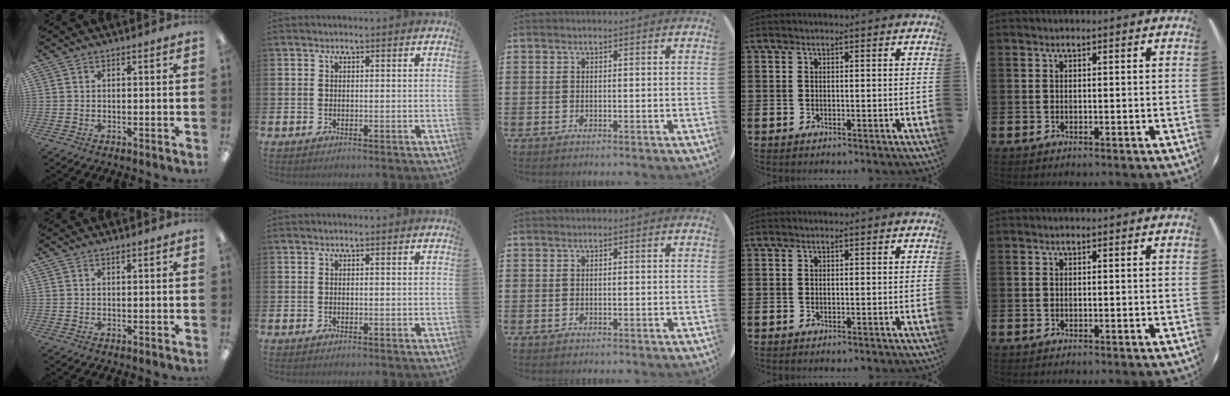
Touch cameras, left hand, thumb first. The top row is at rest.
{"thumb": {"total": 0.6, "force": [0.5, 0.1, 0.3], "torque": [-0.007, 0.002, 0.008]}}